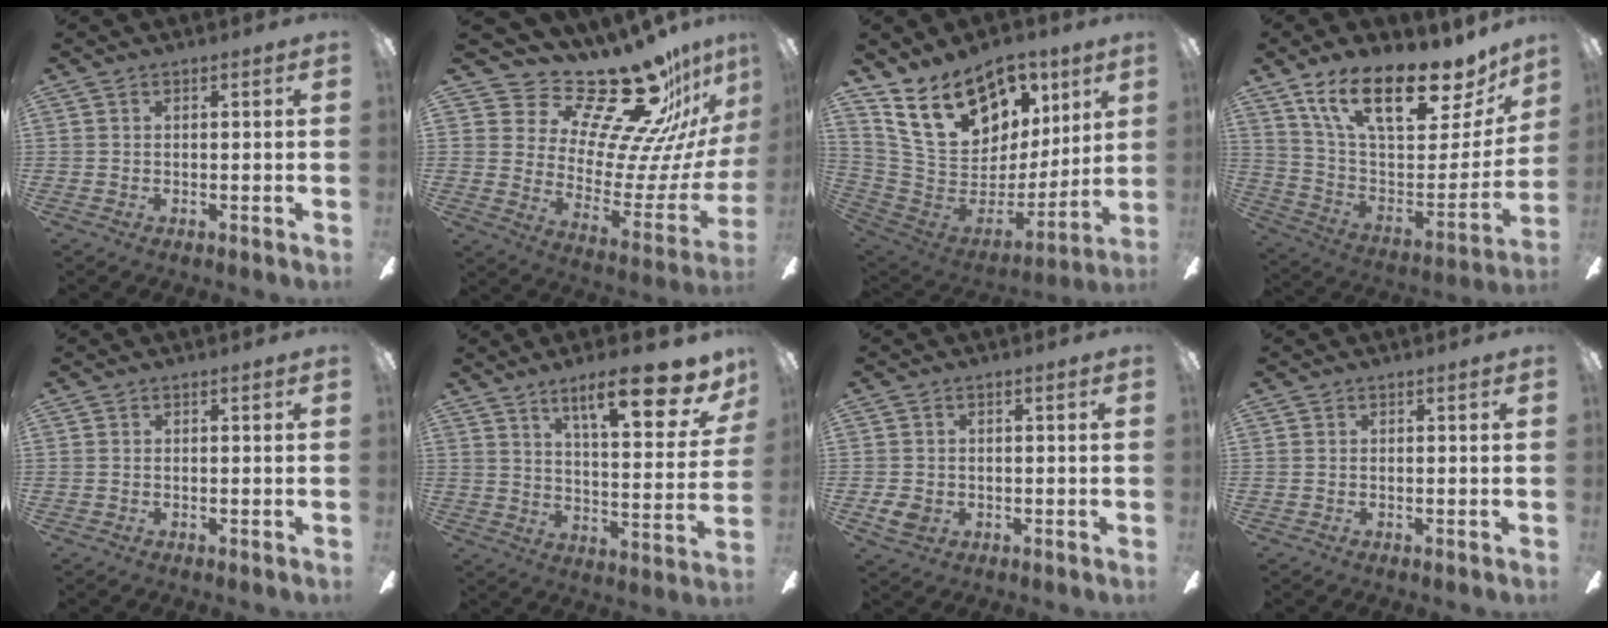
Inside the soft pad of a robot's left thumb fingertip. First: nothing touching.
{"total": 24.3, "force": [20.3, 6.4, 11.6], "torque": [-0.165, -0.169, 0.335]}
{"total": 21.6, "force": [13.6, 13.0, 10.4], "torque": [-0.179, -0.076, 0.260]}
{"total": 20.9, "force": [14.1, 7.9, 13.2], "torque": [-0.211, -0.094, 0.241]}
{"total": 0.0}
{"total": 18.4, "force": [11.5, 5.4, 13.3], "torque": [-0.187, -0.066, 0.177]}
{"total": 3.7, "force": [-0.9, 2.7, 2.3], "torque": [-0.051, 0.003, -0.017]}
{"total": 0.0}